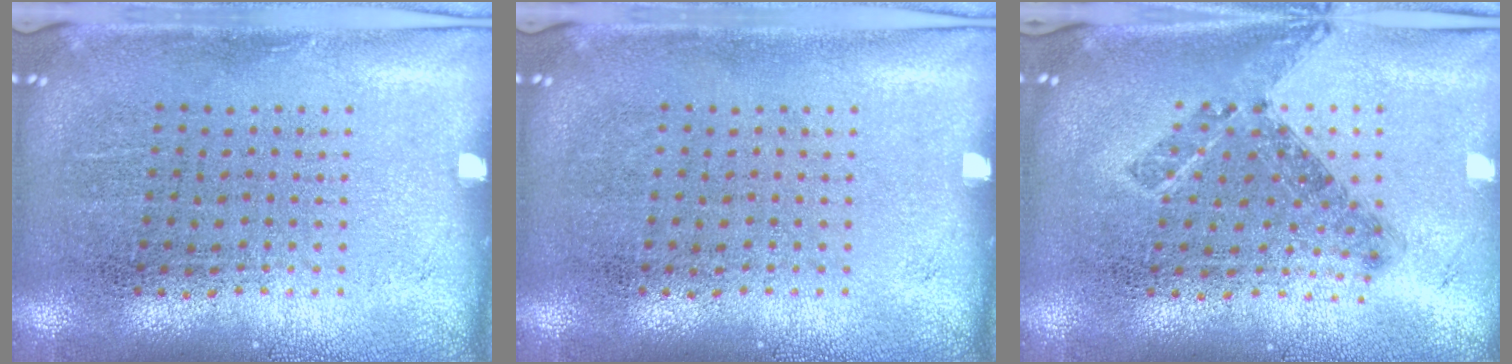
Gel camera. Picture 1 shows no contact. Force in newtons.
{"total": 0.0}
{"total": 0.8, "press": 0.8, "slide": 0.2}